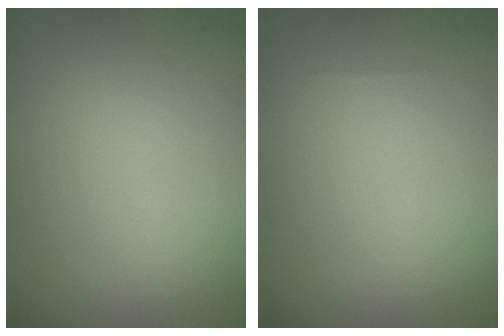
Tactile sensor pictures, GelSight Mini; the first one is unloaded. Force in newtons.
{"total": 0.0}